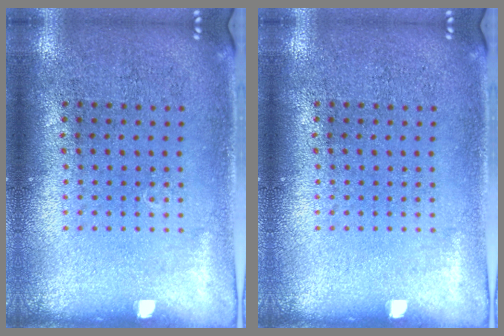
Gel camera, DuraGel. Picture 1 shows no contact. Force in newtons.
{"total": 0.0}